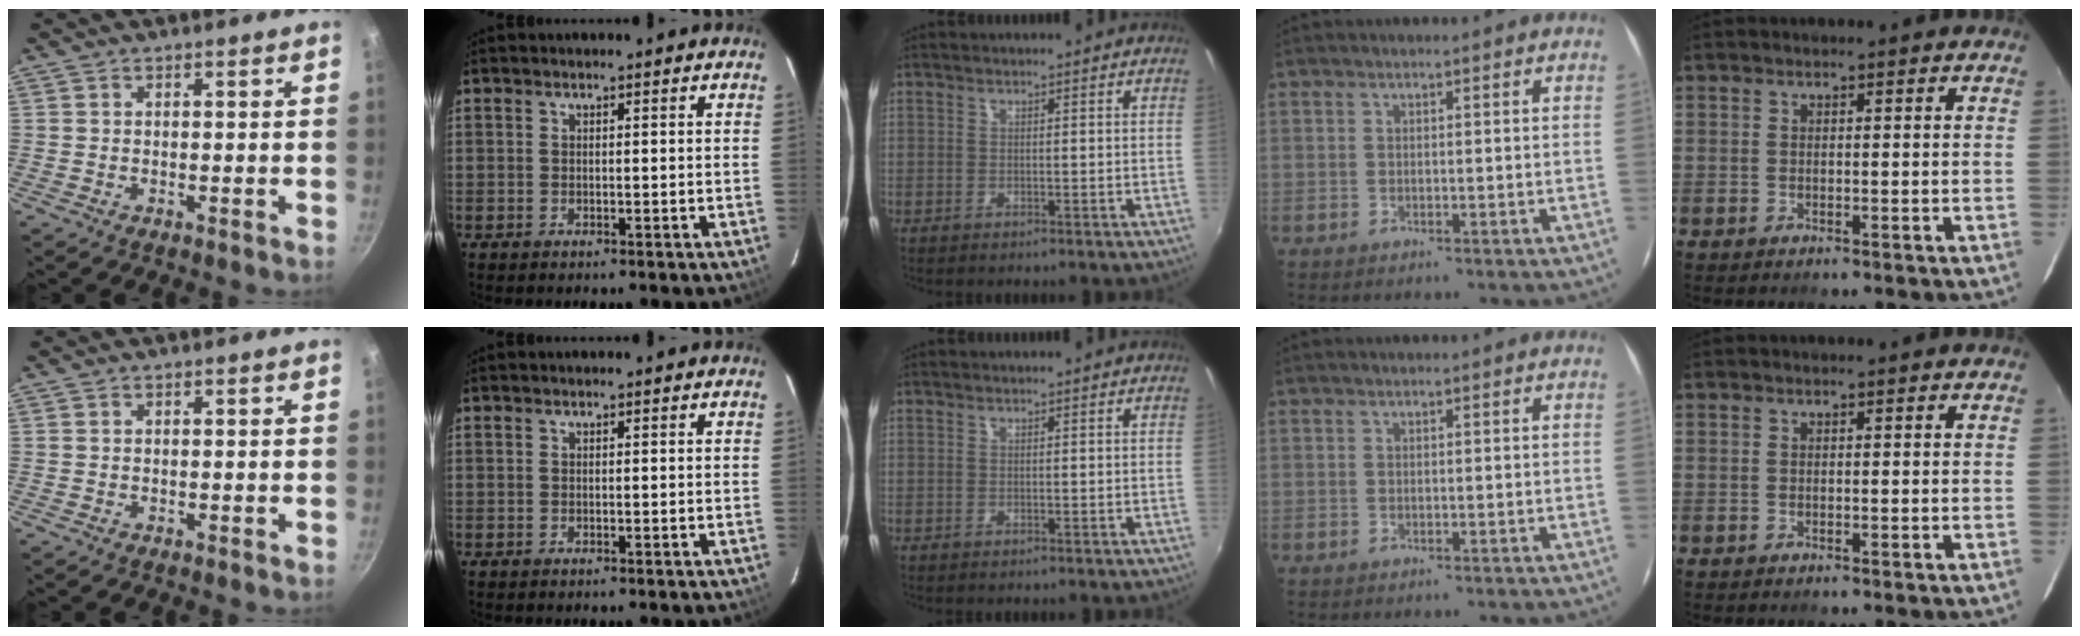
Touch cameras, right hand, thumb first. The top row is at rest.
{}